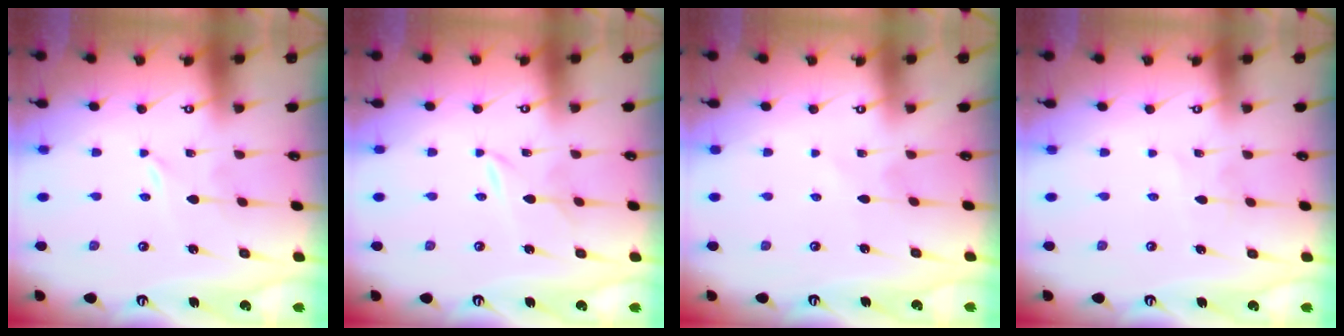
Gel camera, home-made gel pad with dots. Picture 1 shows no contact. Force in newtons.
{"total": 1.7, "press": 1.7, "slide": 0.0}
{"total": 2.7, "press": 2.7, "slide": 0.2}
{"total": 2.0, "press": 2.0, "slide": 0.1}